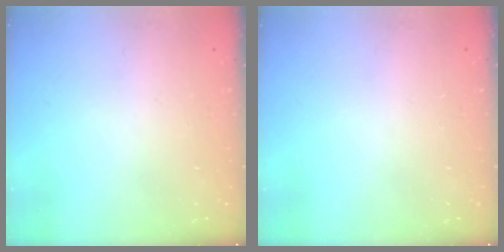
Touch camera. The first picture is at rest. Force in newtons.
{"total": 0.0}